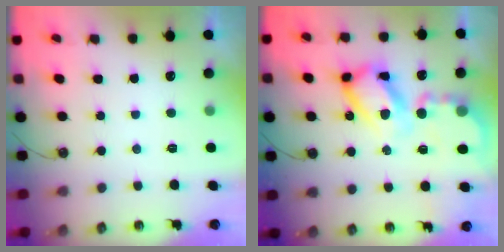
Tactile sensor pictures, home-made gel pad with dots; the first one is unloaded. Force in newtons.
{"total": 18.7, "press": 18.6, "slide": 1.7}